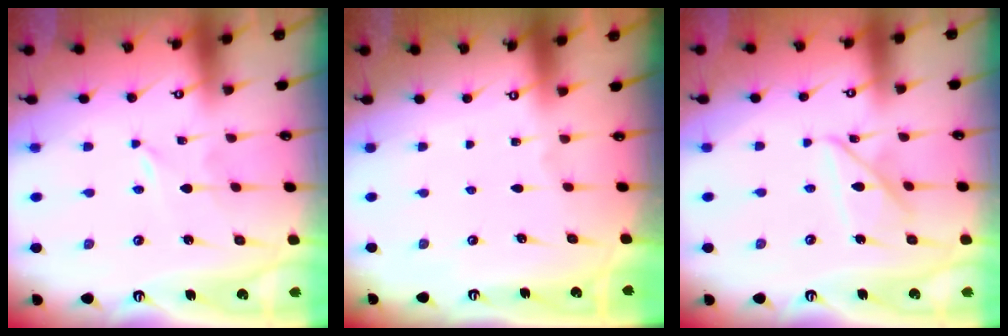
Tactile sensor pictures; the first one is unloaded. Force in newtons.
{"total": 0.0}
{"total": 10.5, "press": 10.5, "slide": 0.8}